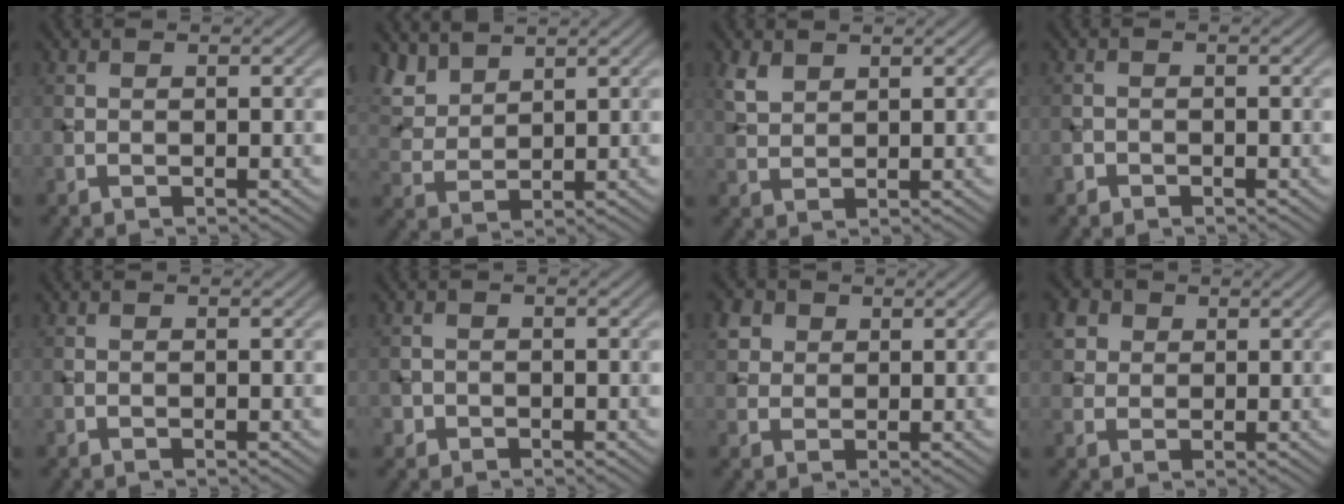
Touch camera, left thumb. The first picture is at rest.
{"total": 5.3, "force": [4.2, 2.4, 2.3], "torque": [-0.069, 0.003, 0.096]}
{"total": 2.8, "force": [1.9, 1.5, 1.5], "torque": [-0.042, 0.001, 0.044]}
{"total": 1.0, "force": [-0.7, 0.7, 0.1], "torque": [0.001, -0.001, -0.015]}
{"total": 0.0}
{"total": 1.3, "force": [-0.6, 1.2, 0.1], "torque": [0.004, -0.004, -0.014]}
{"total": 3.8, "force": [1.8, 3.0, 1.5], "torque": [-0.052, 0.001, 0.041]}
{"total": 4.6, "force": [2.1, 3.6, 2.0], "torque": [-0.069, 0.009, 0.044]}